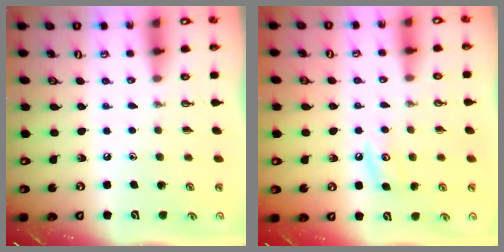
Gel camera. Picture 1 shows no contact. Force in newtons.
{"total": 7.7, "press": 7.6, "slide": 0.8}